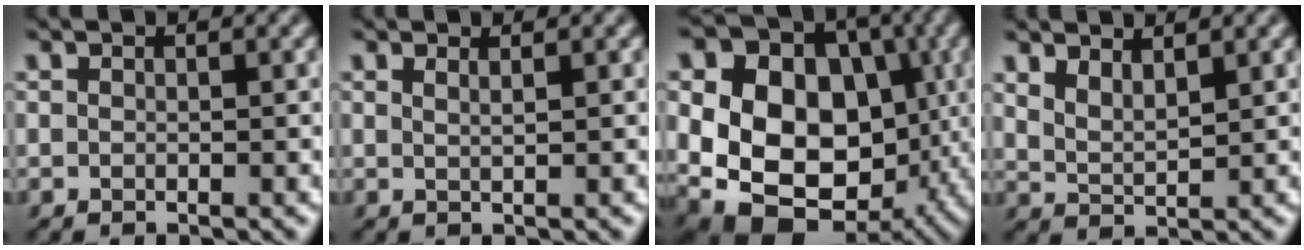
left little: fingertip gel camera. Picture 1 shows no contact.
{"total": 0.7, "force": [0.4, -0.3, 0.4], "torque": [-0.012, 0.001, 0.007]}
{"total": 16.8, "force": [-1.0, 12.6, 11.0], "torque": [-0.165, 0.010, -0.022]}
{"total": 2.4, "force": [1.6, 0.8, 1.6], "torque": [-0.037, -0.003, 0.033]}